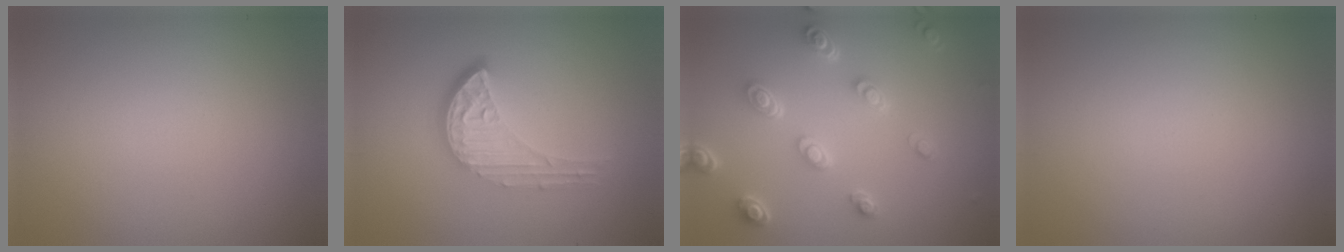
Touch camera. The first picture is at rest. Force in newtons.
{"total": 4.3, "press": 3.2, "slide": 2.8}
{"total": 4.5, "press": 3.4, "slide": 3.0}
{"total": 0.0}